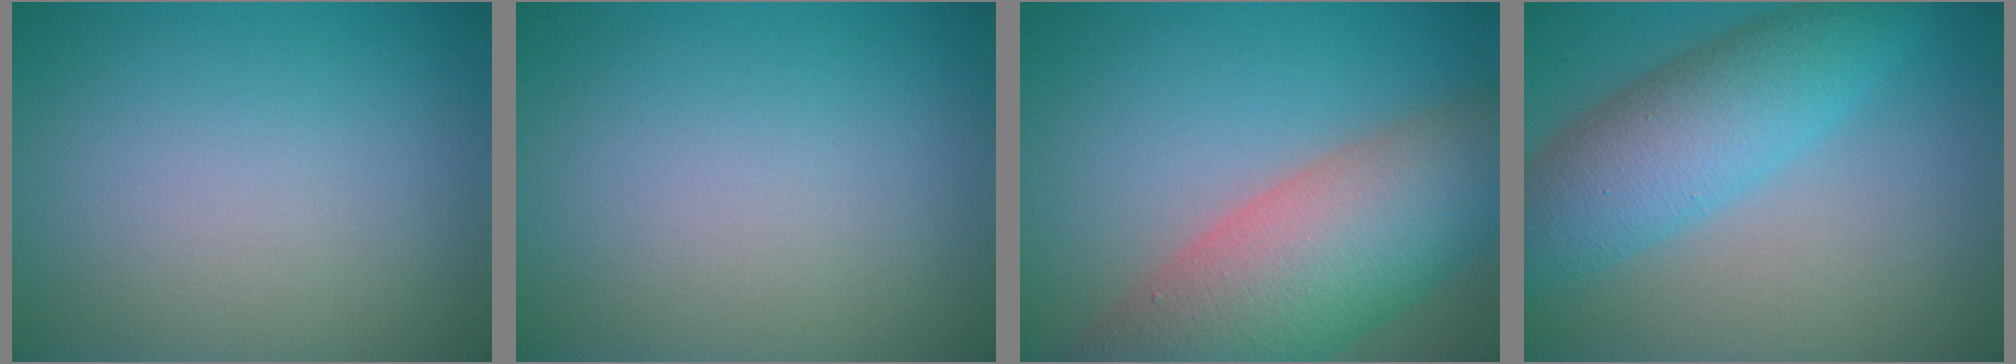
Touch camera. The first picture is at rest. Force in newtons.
{"total": 0.0}
{"total": 11.9, "press": 11.9, "slide": 0.6}
{"total": 7.1, "press": 7.1, "slide": 0.1}